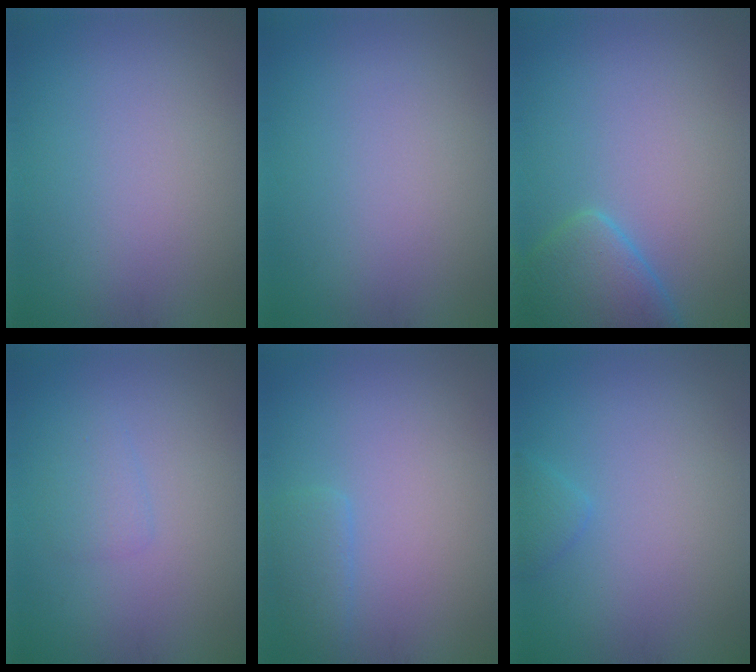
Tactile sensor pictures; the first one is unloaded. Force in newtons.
{"total": 0.0}
{"total": 4.6, "press": 4.6, "slide": 0.3}
{"total": 1.2, "press": 1.2, "slide": 0.1}
{"total": 1.6, "press": 1.5, "slide": 0.2}
{"total": 1.0, "press": 1.0, "slide": 0.1}